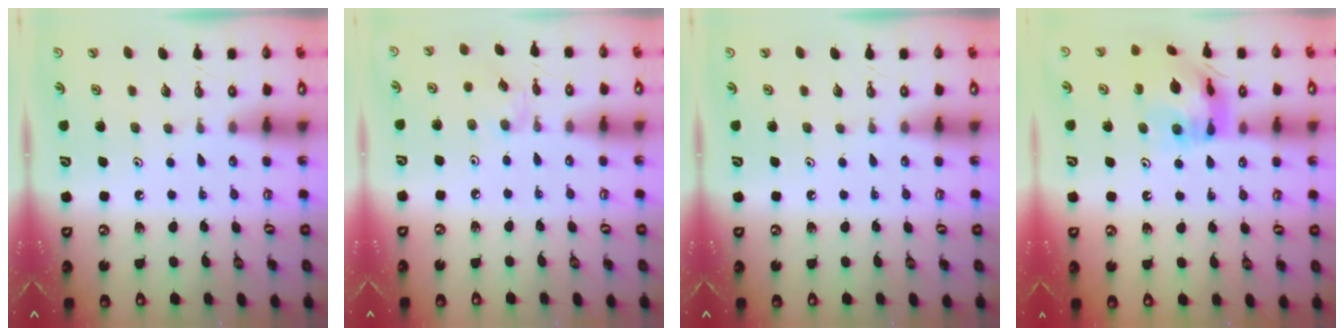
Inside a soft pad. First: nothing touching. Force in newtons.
{"total": 1.5, "press": 1.4, "slide": 0.4}
{"total": 0.0}
{"total": 13.6, "press": 13.6, "slide": 1.3}